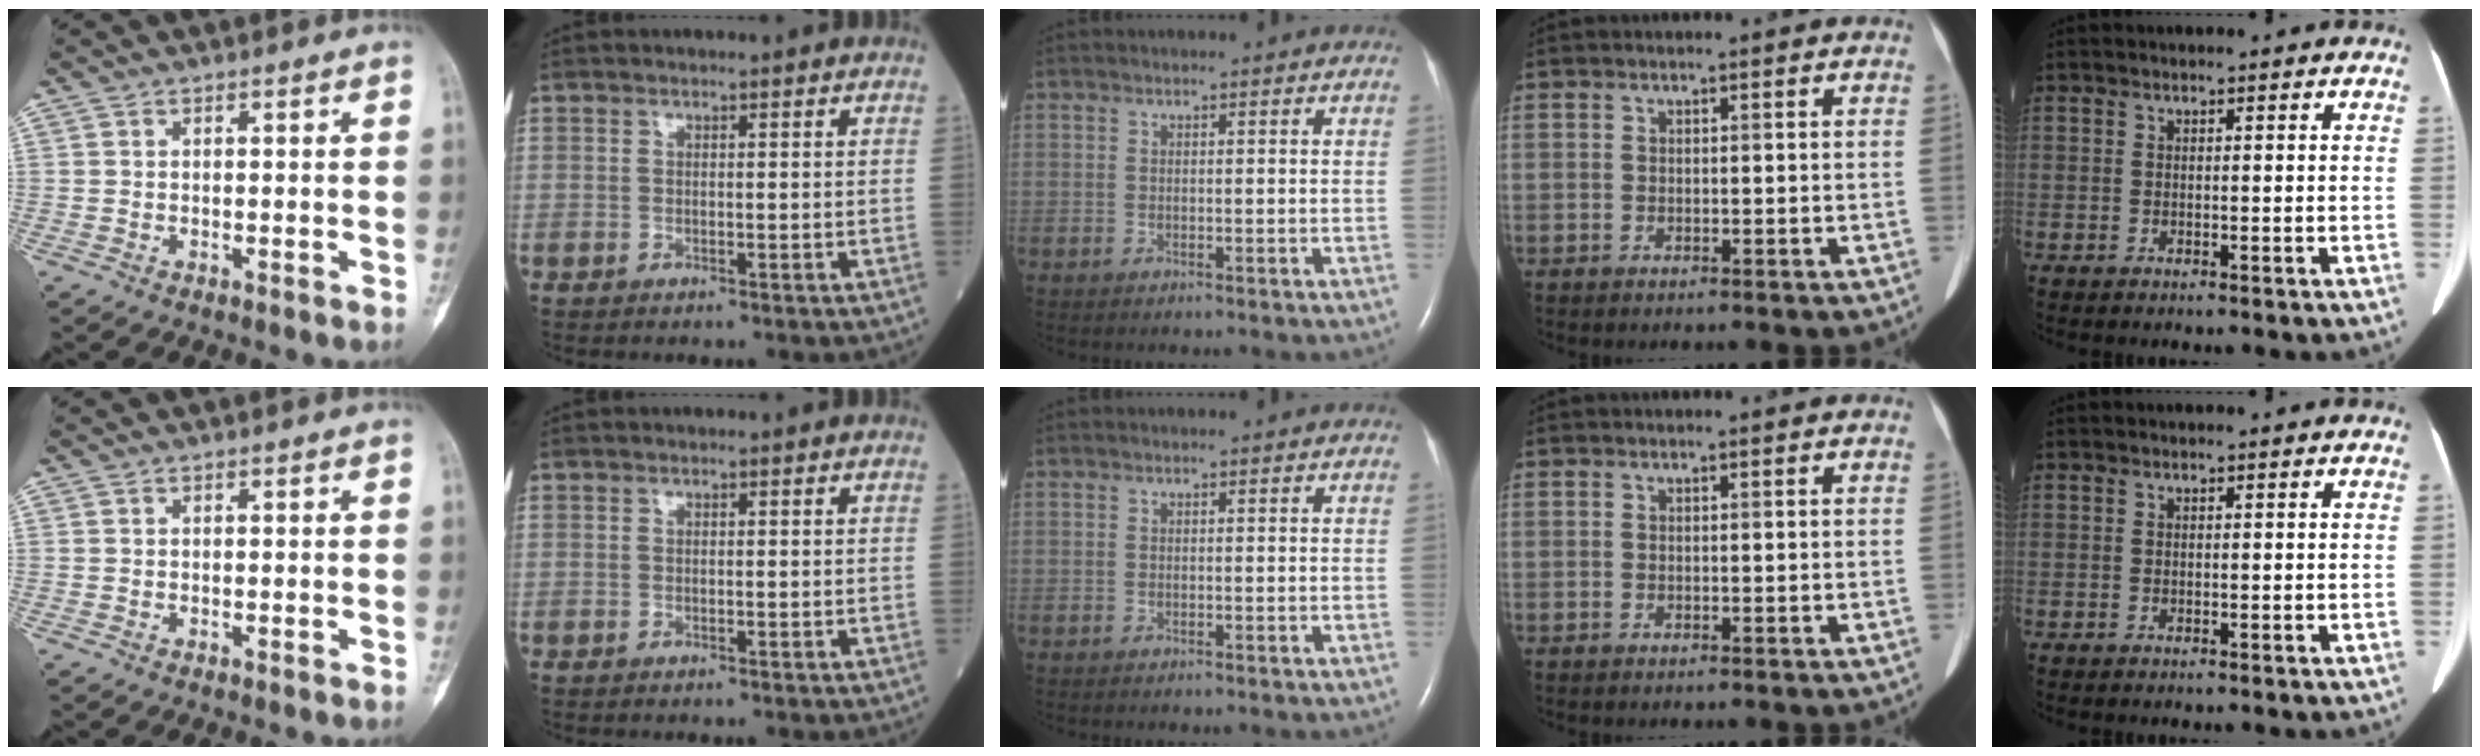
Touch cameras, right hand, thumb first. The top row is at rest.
{}